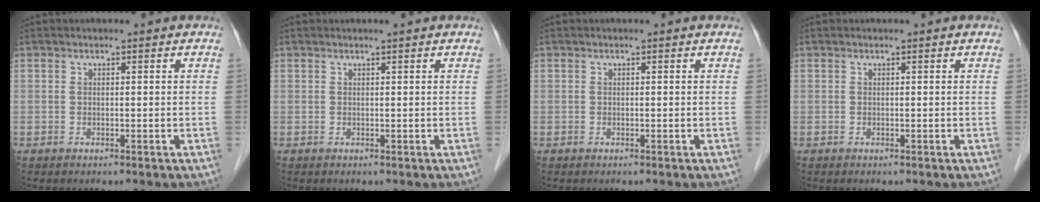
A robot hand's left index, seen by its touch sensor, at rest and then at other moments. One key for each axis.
{"total": 0.6, "fx": 0.5, "fy": -0.1, "fz": 0.3, "tx": -0.010, "ty": -0.001, "tz": 0.011}
{"total": 0.0}
{"total": 0.0}